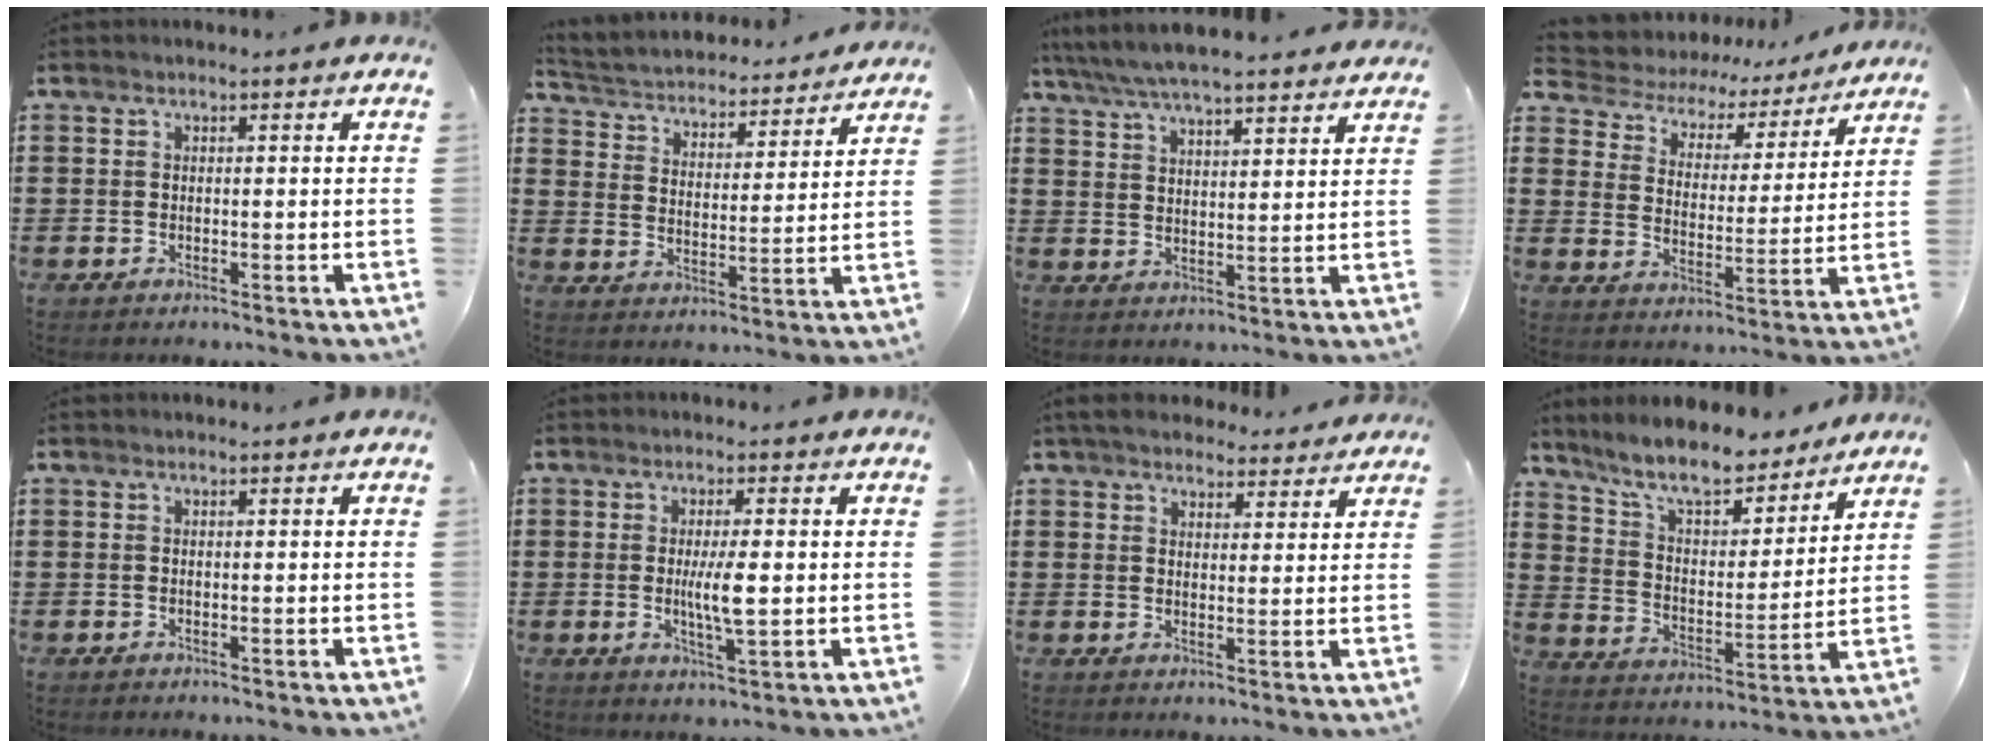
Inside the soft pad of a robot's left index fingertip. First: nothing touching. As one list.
[{"total": 3.3, "force": [3.2, 0.5, 0.0], "torque": [-0.022, -0.031, 0.048]}, {"total": 5.7, "force": [5.4, 0.5, 1.9], "torque": [-0.056, -0.021, 0.095]}, {"total": 4.2, "force": [3.8, 1.8, 0.5], "torque": [-0.038, -0.027, 0.058]}, {"total": 0.0}, {"total": 5.2, "force": [0.0, 1.0, 5.1], "torque": [-0.099, -0.005, -0.004]}, {"total": 4.5, "force": [4.1, 1.3, 1.0], "torque": [-0.033, -0.007, 0.077]}, {"total": 9.2, "force": [8.3, 1.4, 3.9], "torque": [-0.107, -0.046, 0.146]}]